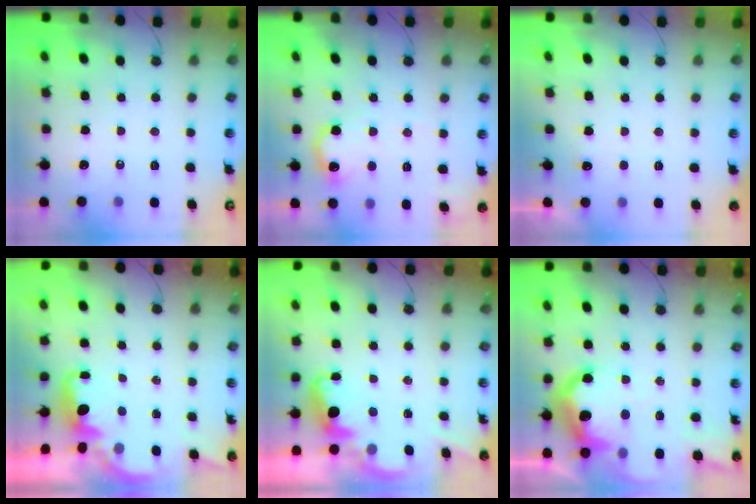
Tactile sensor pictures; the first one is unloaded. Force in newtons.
{"total": 12.1, "press": 12.1, "slide": 0.5}
{"total": 2.6, "press": 2.4, "slide": 1.0}
{"total": 1.6, "press": 1.4, "slide": 0.7}
{"total": 3.6, "press": 3.5, "slide": 0.7}
{"total": 22.7, "press": 22.7, "slide": 1.8}